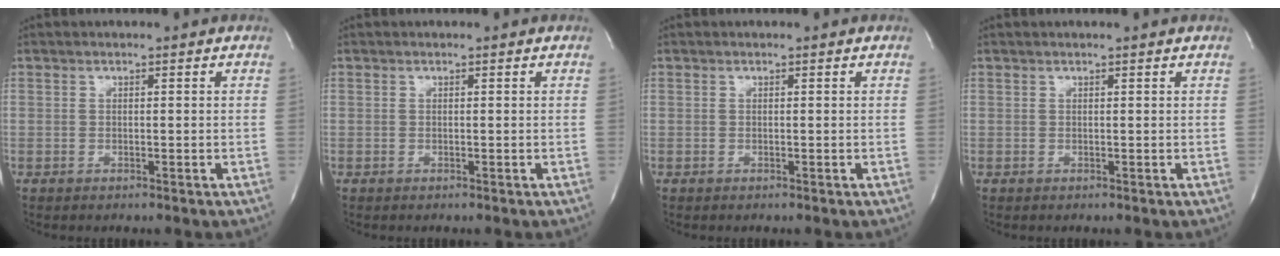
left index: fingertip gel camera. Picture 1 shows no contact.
{"total": 0.0}
{"total": 0.0}
{"total": 0.9, "force": [0.8, -0.2, 0.3], "torque": [-0.008, 0.002, 0.017]}